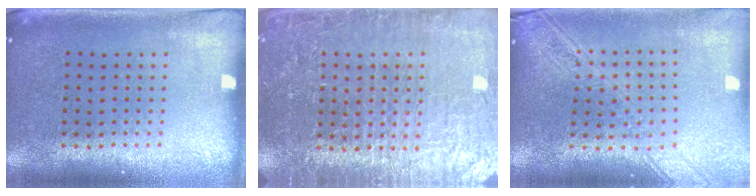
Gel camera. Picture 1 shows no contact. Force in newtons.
{"total": 4.5, "press": 4.2, "slide": 1.4}
{"total": 2.1, "press": 1.8, "slide": 1.1}